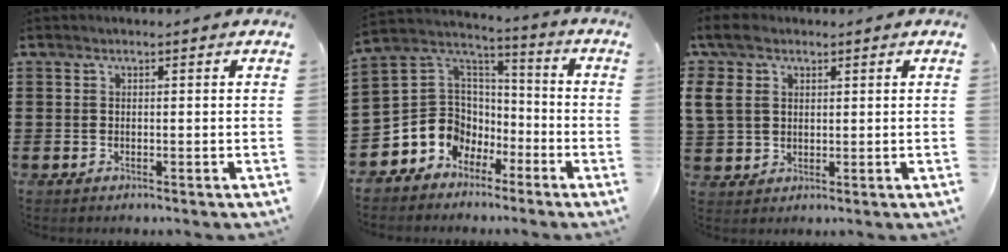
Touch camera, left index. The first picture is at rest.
{"total": 7.7, "force": [-3.0, 7.0, 1.0], "torque": [-0.067, -0.012, -0.057]}
{"total": 6.7, "force": [3.0, 4.9, 3.3], "torque": [-0.105, 0.013, 0.053]}